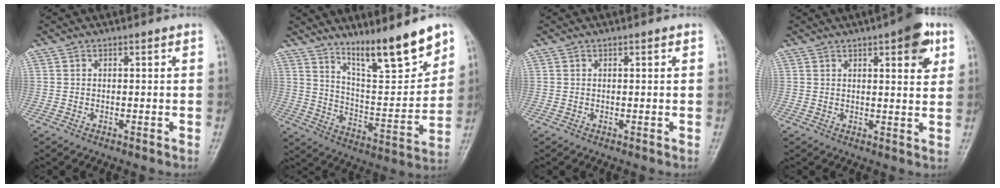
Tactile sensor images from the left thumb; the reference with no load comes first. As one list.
[{"total": 15.6, "force": [11.3, 3.0, 10.3], "torque": [-0.136, -0.079, 0.197]}, {"total": 0.6, "force": [0.2, 0.2, 0.5], "torque": [-0.007, 0.000, 0.003]}, {"total": 8.3, "force": [3.9, 2.7, 6.8], "torque": [-0.068, -0.011, 0.045]}]